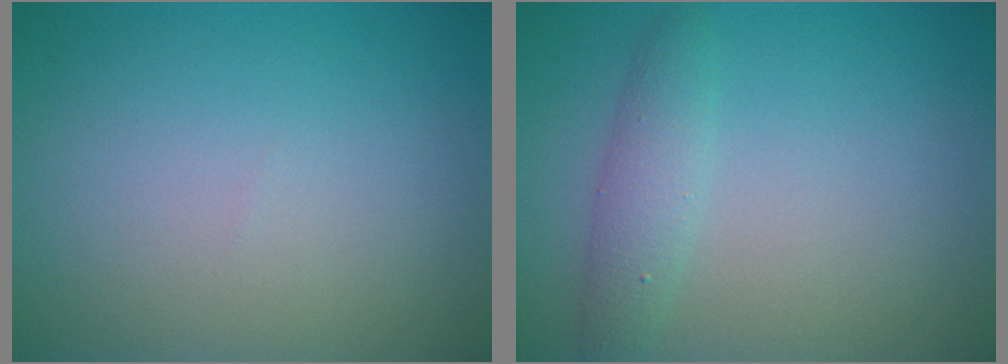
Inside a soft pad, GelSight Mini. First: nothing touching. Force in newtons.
{"total": 2.4, "press": 2.4, "slide": 0.1}